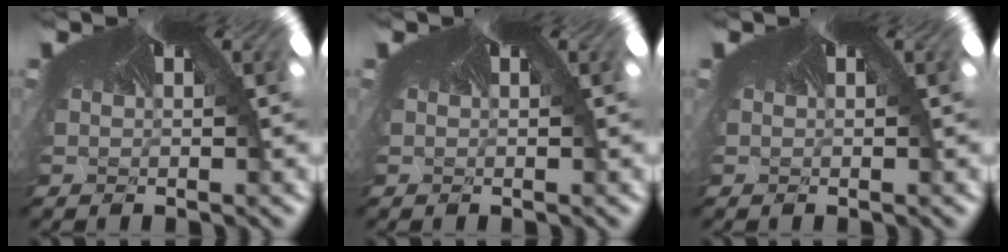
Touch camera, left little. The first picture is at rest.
{"total": 0.0}
{"total": 0.0}